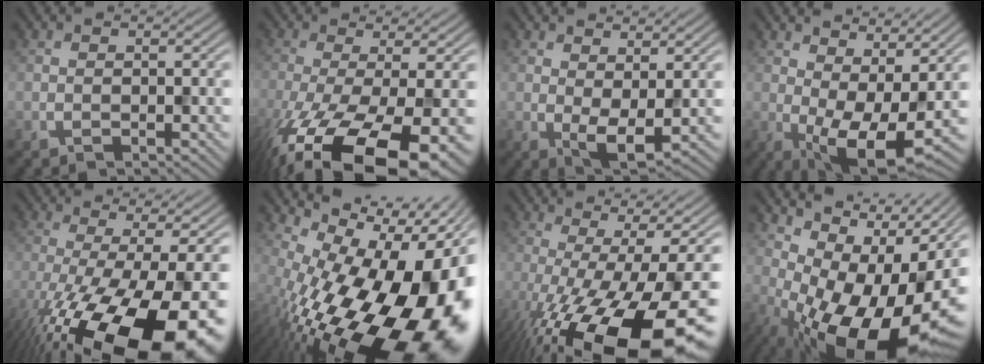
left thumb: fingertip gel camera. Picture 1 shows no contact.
{"total": 14.6, "force": [-7.3, 4.8, 11.8], "torque": [-0.230, -0.048, -0.088]}
{"total": 2.4, "force": [0.8, 0.8, 2.1], "torque": [-0.047, -0.005, 0.025]}
{"total": 8.5, "force": [0.4, 3.5, 7.7], "torque": [-0.129, -0.001, 0.024]}
{"total": 18.0, "force": [-8.6, 5.4, 14.8], "torque": [-0.245, -0.054, -0.115]}
{"total": 19.2, "force": [-7.3, 9.2, 15.2], "torque": [-0.213, -0.043, -0.094]}
{"total": 17.2, "force": [-6.9, 4.9, 15.0], "torque": [-0.222, -0.029, -0.094]}
{"total": 14.9, "force": [-2.6, 7.0, 12.9], "torque": [-0.164, -0.015, -0.019]}